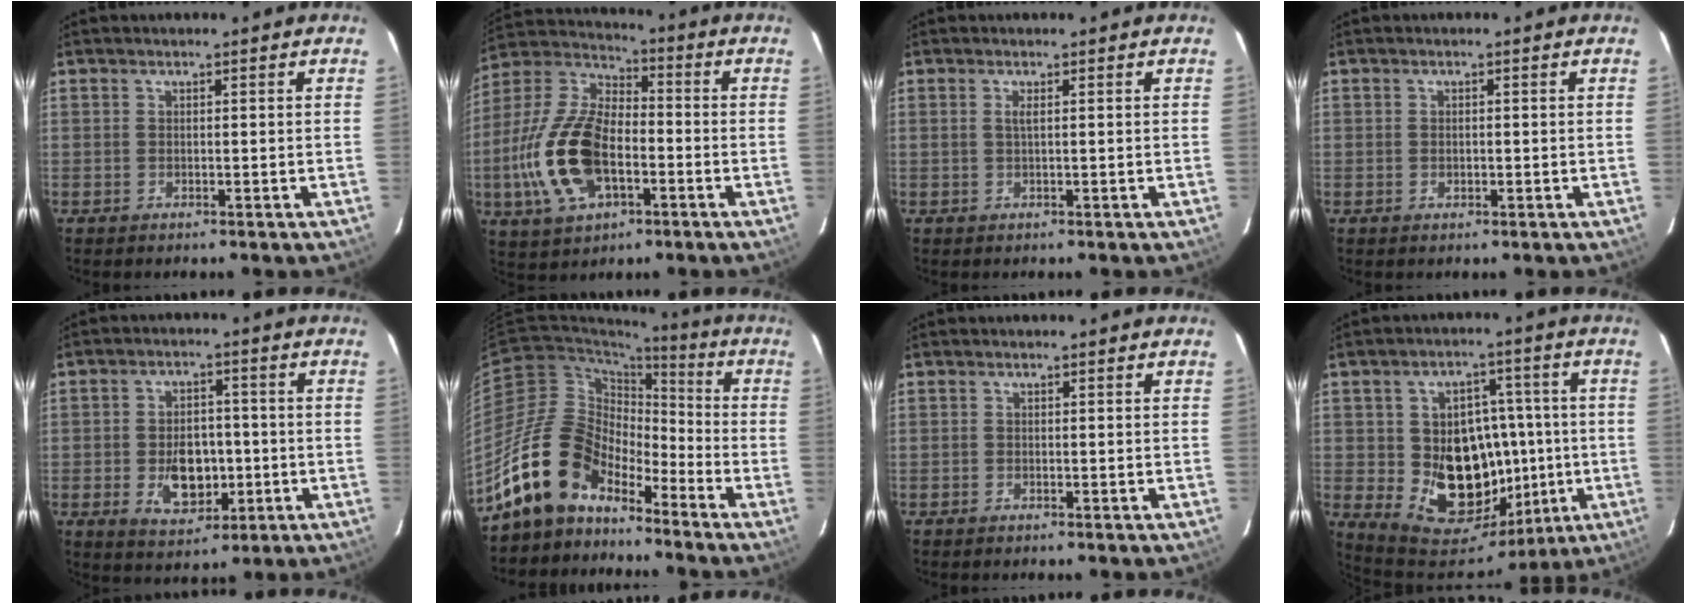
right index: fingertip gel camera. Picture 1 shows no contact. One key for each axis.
{"total": 18.3, "fx": -5.0, "fy": 9.7, "fz": 14.7, "tx": -0.329, "ty": -0.002, "tz": -0.091}
{"total": 0.9, "fx": 0.3, "fy": -0.2, "fz": 0.8, "tx": -0.014, "ty": 0.002, "tz": 0.005}
{"total": 0.9, "fx": -0.1, "fy": 0.8, "fz": 0.3, "tx": -0.003, "ty": 0.001, "tz": -0.002}
{"total": 8.8, "fx": -2.0, "fy": 5.9, "fz": 6.2, "tx": -0.116, "ty": 0.007, "tz": -0.018}
{"total": 14.7, "fx": -11.0, "fy": 7.6, "fz": 6.1, "tx": -0.114, "ty": 0.020, "tz": -0.208}
{"total": 0.0}
{"total": 17.9, "fx": -1.2, "fy": 15.1, "fz": 9.4, "tx": -0.182, "ty": 0.027, "tz": 0.011}